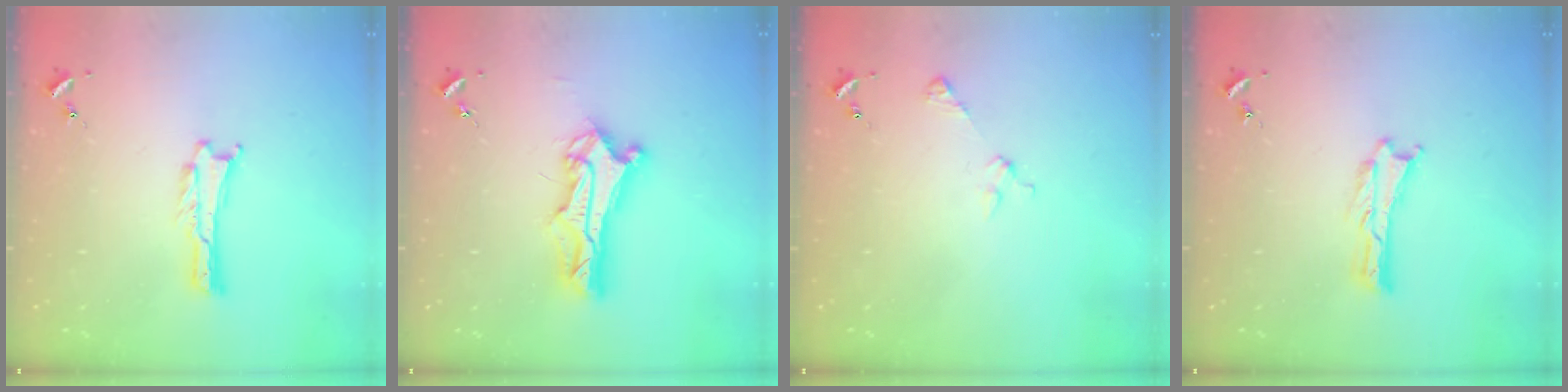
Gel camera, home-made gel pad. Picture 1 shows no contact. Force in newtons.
{"total": 8.8, "press": 8.7, "slide": 0.7}
{"total": 2.9, "press": 2.9, "slide": 0.3}
{"total": 0.0}